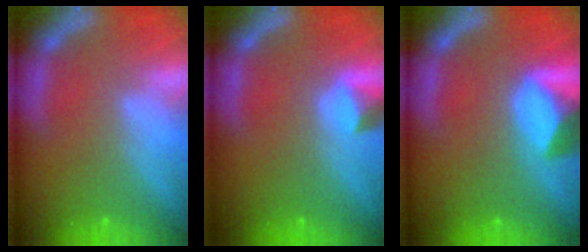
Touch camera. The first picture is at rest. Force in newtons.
{"total": 1.9}
{"total": 5.9}